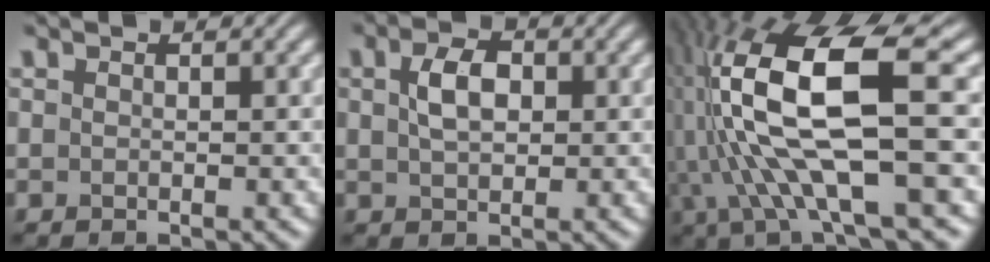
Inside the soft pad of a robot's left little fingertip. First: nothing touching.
{"total": 3.3, "force": [0.6, 2.1, 2.5], "torque": [-0.052, 0.006, 0.011]}
{"total": 13.1, "force": [-0.3, 4.0, 12.5], "torque": [-0.241, 0.011, -0.008]}